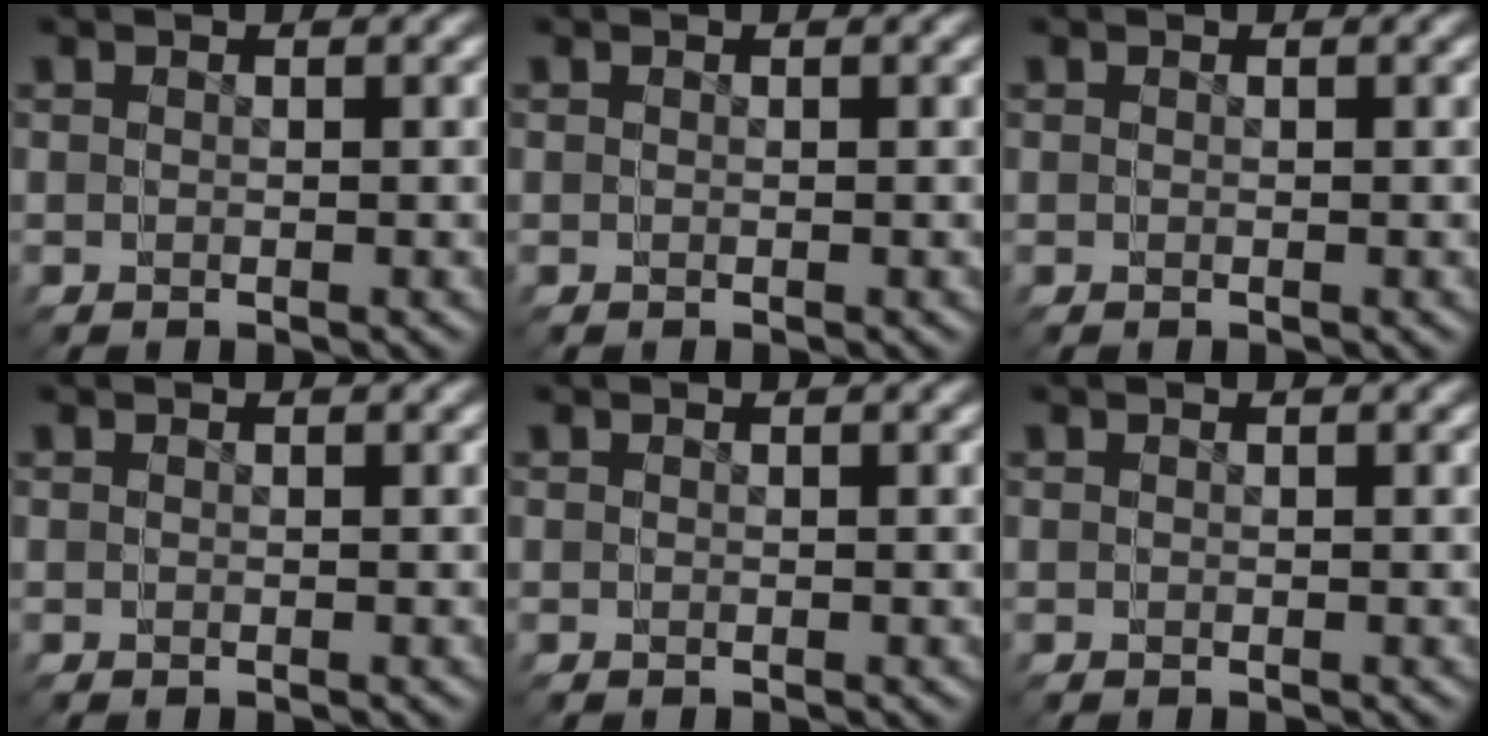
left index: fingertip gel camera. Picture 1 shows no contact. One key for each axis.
{"total": 0.0}
{"total": 0.0}
{"total": 0.0}
{"total": 0.0}
{"total": 0.0}